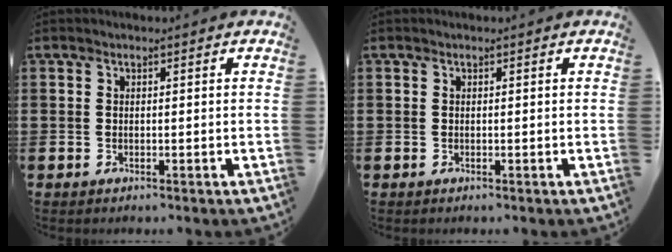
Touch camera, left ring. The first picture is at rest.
{"total": 0.0}